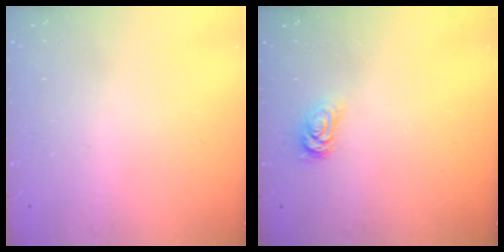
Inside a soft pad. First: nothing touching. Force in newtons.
{"total": 2.6, "press": 2.6, "slide": 0.4}